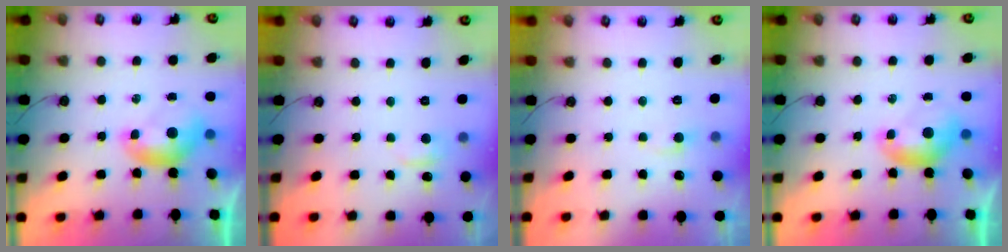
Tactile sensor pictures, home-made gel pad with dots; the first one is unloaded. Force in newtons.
{"total": 2.1, "press": 2.0, "slide": 0.6}
{"total": 1.3, "press": 1.2, "slide": 0.4}
{"total": 0.0}